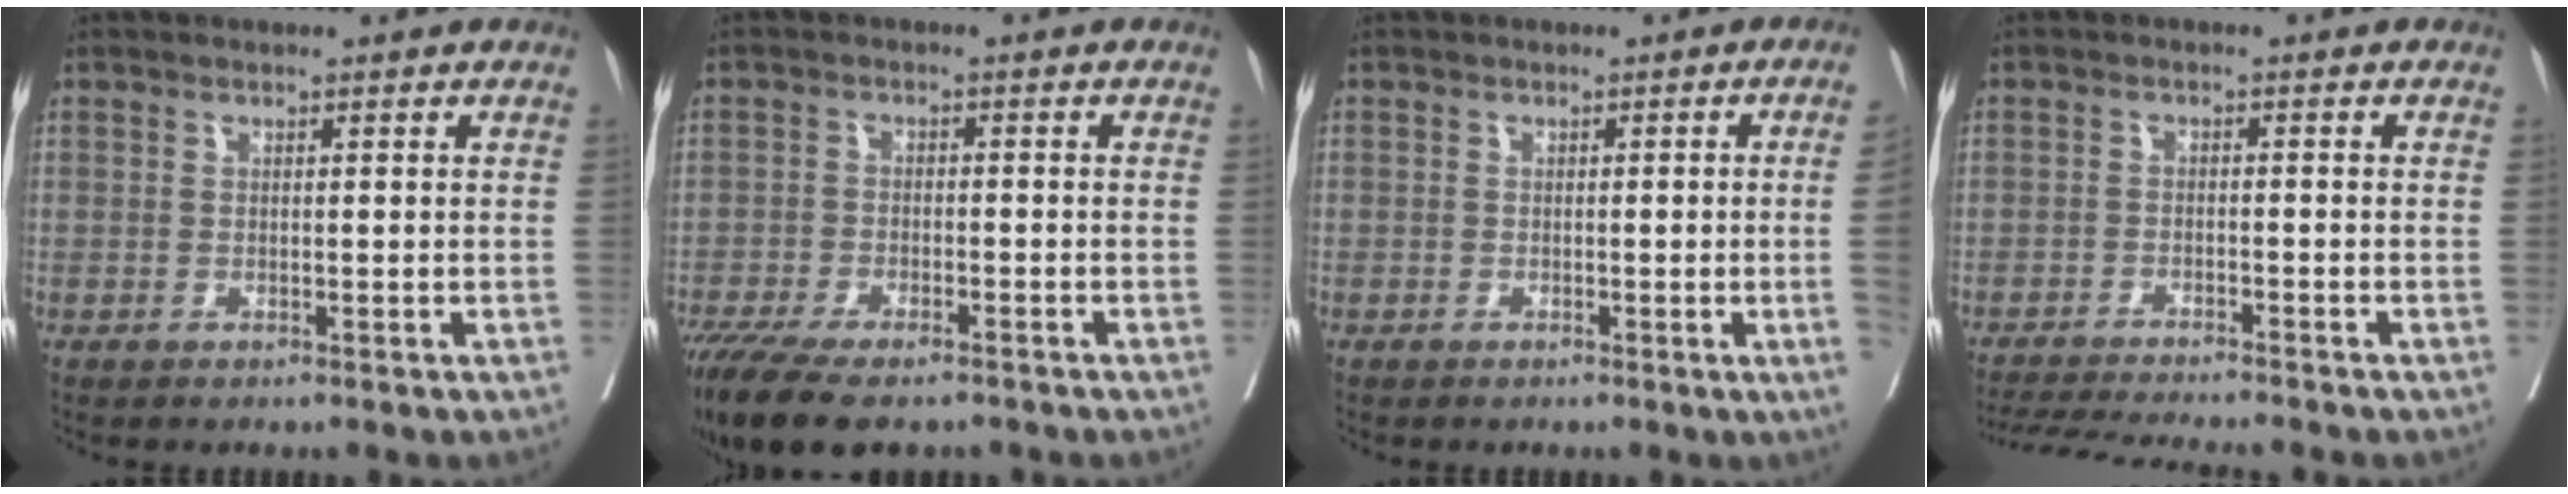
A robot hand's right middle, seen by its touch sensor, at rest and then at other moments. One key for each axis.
{"total": 13.2, "fx": -10.3, "fy": 4.1, "fz": 7.1, "tx": -0.147, "ty": -0.019, "tz": -0.163}
{"total": 3.5, "fx": -0.5, "fy": -1.2, "fz": 3.2, "tx": -0.035, "ty": -0.006, "tz": -0.006}
{"total": 10.3, "fx": -9.6, "fy": -0.3, "fz": 3.8, "tx": -0.056, "ty": -0.015, "tz": -0.149}